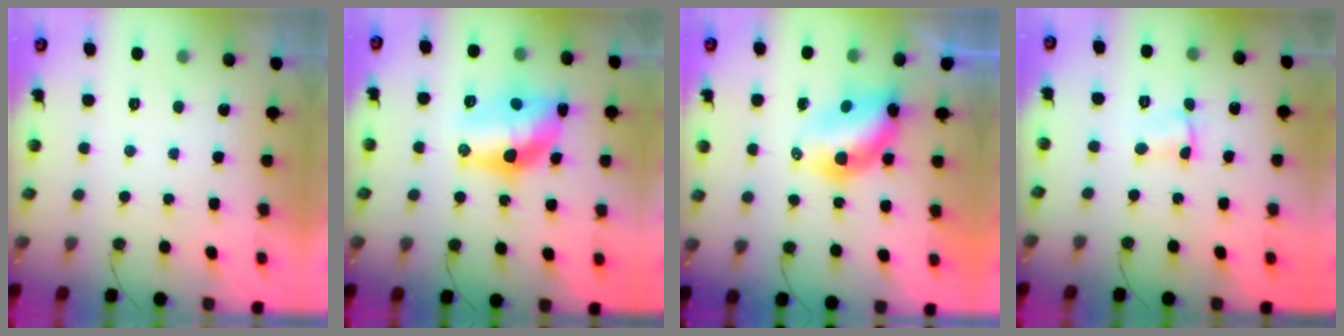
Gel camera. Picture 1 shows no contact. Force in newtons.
{"total": 14.6, "press": 14.0, "slide": 4.0}
{"total": 6.7, "press": 6.7, "slide": 0.2}
{"total": 1.2, "press": 1.1, "slide": 0.4}